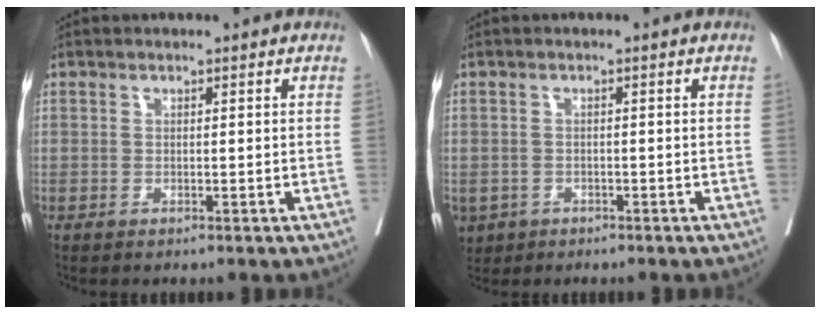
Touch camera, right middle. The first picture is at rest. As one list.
[{"total": 4.4, "force": [-2.5, 3.4, 1.2], "torque": [-0.022, 0.001, -0.037]}]